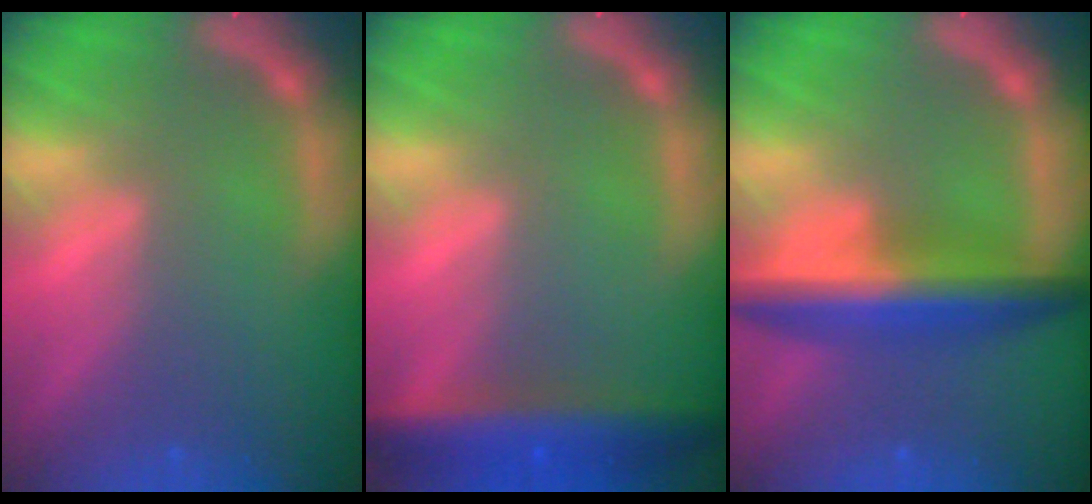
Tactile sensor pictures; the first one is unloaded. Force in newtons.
{"total": 6.4}
{"total": 7.1}